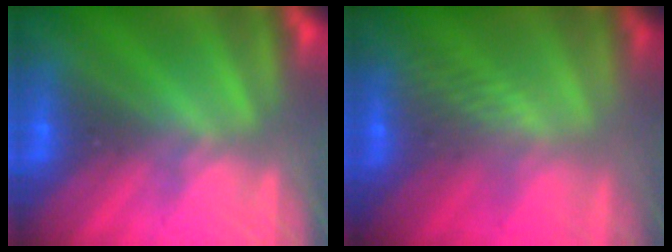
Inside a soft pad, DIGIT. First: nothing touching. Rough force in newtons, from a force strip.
{"total": 2.4}